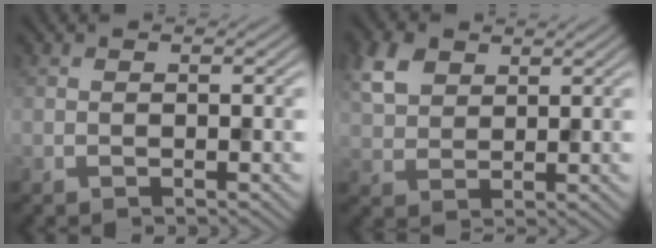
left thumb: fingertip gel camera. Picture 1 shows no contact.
{"total": 5.3, "force": [2.5, 3.5, 3.0], "torque": [-0.078, 0.008, 0.053]}